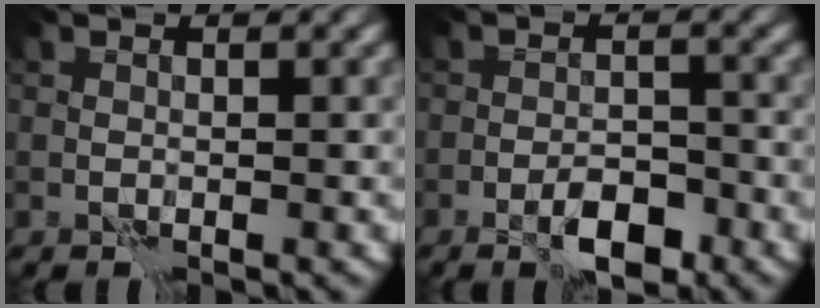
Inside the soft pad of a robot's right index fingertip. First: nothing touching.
{"total": 3.5, "force": [-2.2, 1.2, 2.5], "torque": [-0.033, 0.003, -0.036]}